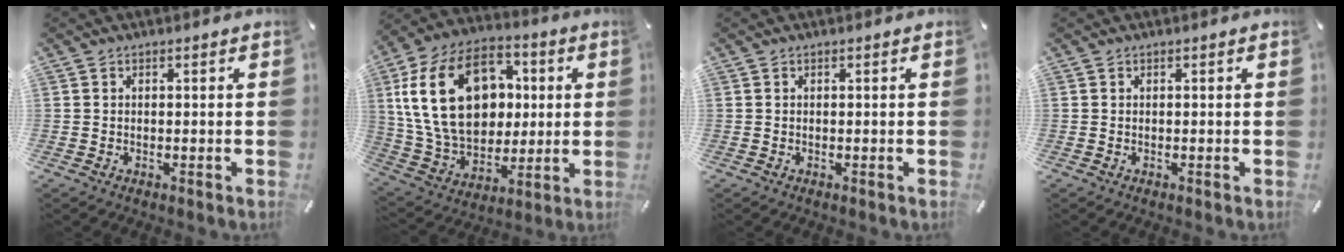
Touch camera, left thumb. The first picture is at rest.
{"total": 24.2, "force": [4.3, 17.8, 15.8], "torque": [-0.315, 0.004, 0.077]}
{"total": 0.0}
{"total": 0.0}